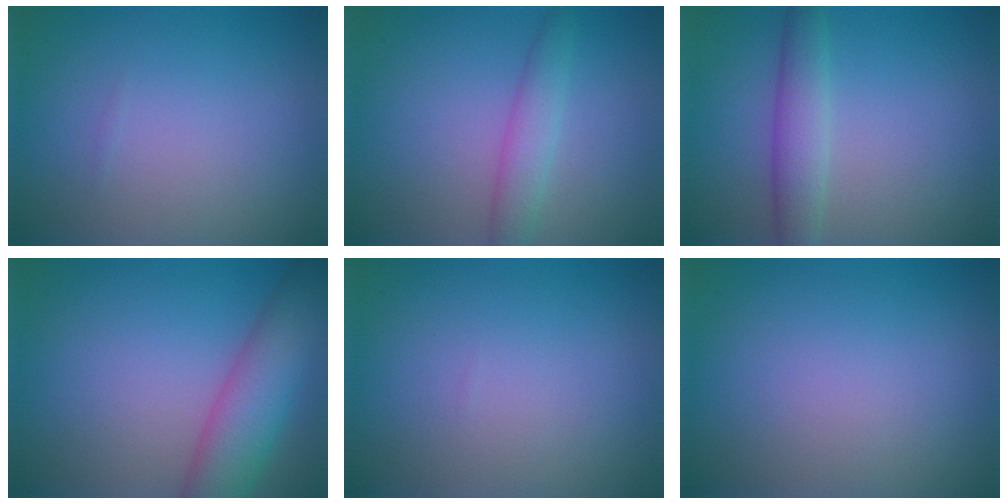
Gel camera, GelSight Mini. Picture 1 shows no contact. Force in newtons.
{"total": 2.7, "press": 2.7, "slide": 0.0}
{"total": 3.3, "press": 3.3, "slide": 0.1}
{"total": 6.8, "press": 6.8, "slide": 0.4}
{"total": 0.0}
{"total": 0.0}